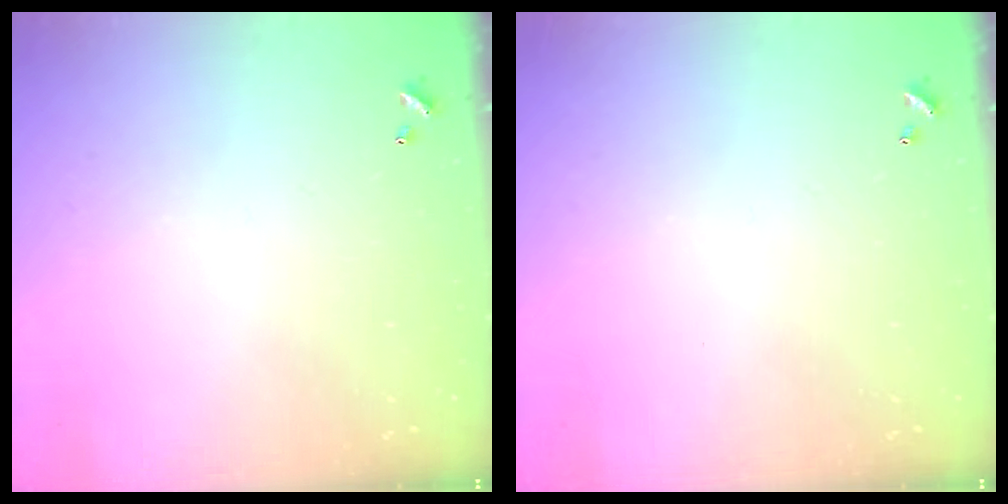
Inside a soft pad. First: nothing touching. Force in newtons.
{"total": 0.0}